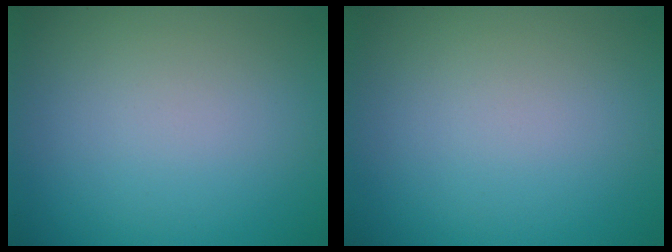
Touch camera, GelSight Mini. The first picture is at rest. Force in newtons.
{"total": 0.0}